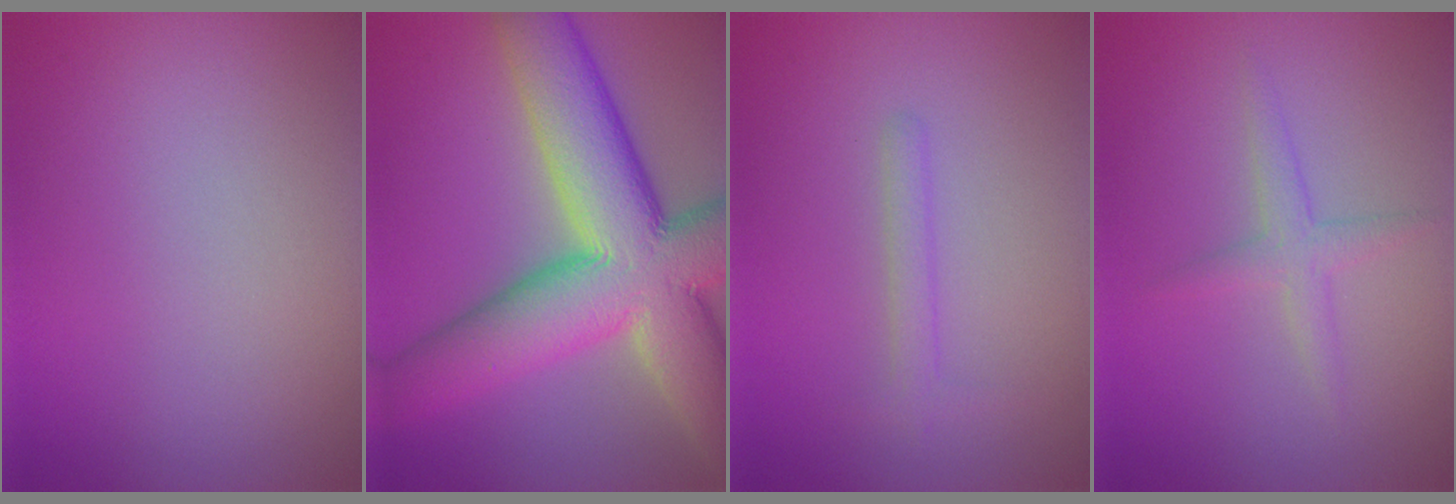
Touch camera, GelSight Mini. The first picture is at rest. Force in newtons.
{"total": 14.3, "press": 14.3, "slide": 0.7}
{"total": 1.3, "press": 1.3, "slide": 0.1}
{"total": 1.8, "press": 1.8, "slide": 0.1}